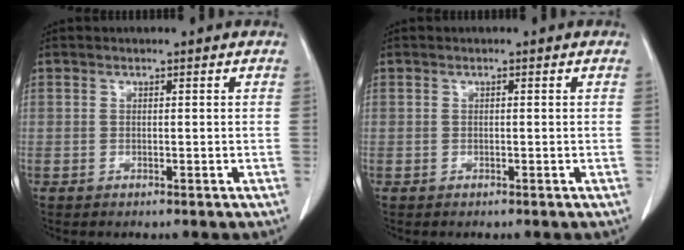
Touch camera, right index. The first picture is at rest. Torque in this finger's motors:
{"motor_torque": [0.17, -0.11, 0.06, 0.00]}